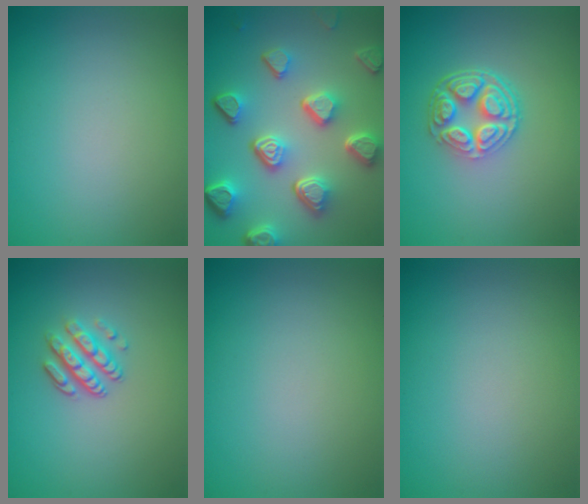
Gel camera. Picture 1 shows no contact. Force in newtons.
{"total": 7.6, "press": 5.7, "slide": 5.1}
{"total": 5.0, "press": 3.7, "slide": 3.4}
{"total": 3.1, "press": 2.3, "slide": 2.0}
{"total": 0.0}
{"total": 0.0}